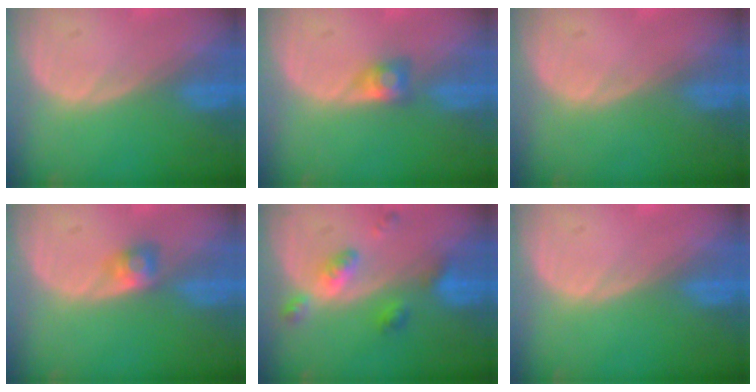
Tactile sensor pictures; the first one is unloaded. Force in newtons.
{"total": 2.7, "press": 2.5, "slide": 1.1}
{"total": 0.0}
{"total": 2.5, "press": 2.4, "slide": 0.8}
{"total": 5.6, "press": 4.8, "slide": 2.8}
{"total": 0.0}